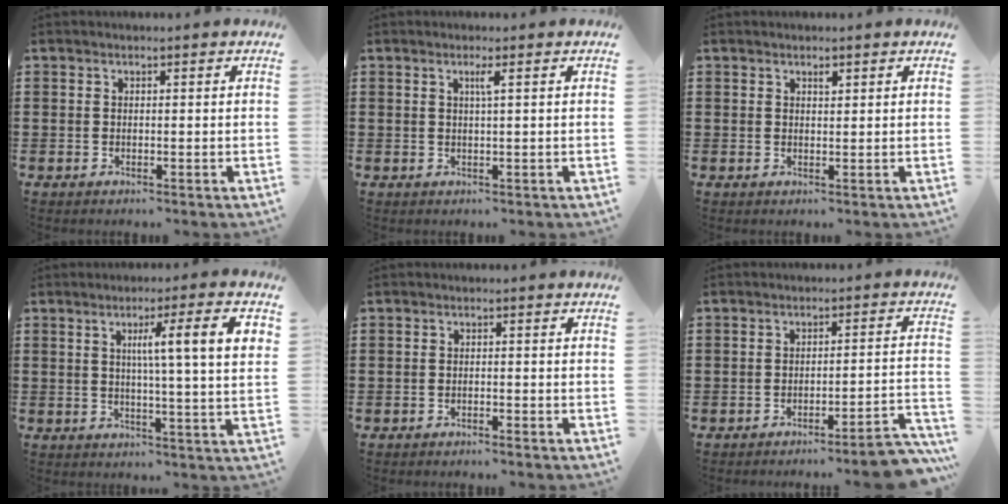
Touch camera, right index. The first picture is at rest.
{"total": 1.5, "force": [0.5, -0.3, 1.3], "torque": [-0.025, -0.003, 0.007]}
{"total": 0.8, "force": [0.6, 0.3, 0.5], "torque": [-0.010, 0.001, 0.011]}
{"total": 8.7, "force": [2.3, 0.2, 8.3], "torque": [-0.145, -0.005, 0.028]}
{"total": 0.9, "force": [-0.9, -0.1, 0.3], "torque": [-0.008, -0.001, -0.017]}
{"total": 4.9, "force": [-4.4, 0.0, 2.0], "torque": [-0.032, -0.009, -0.086]}